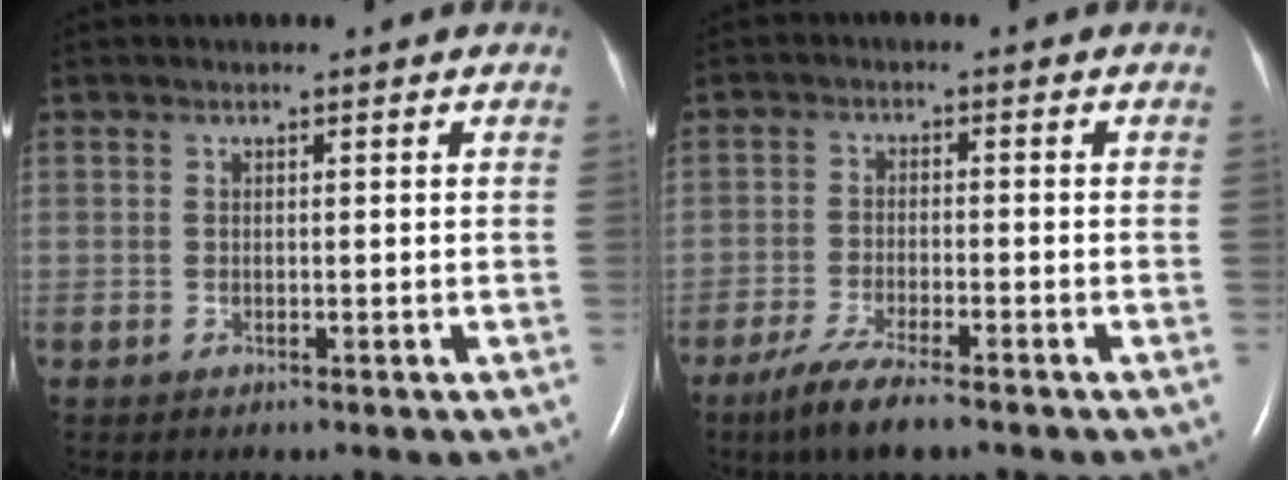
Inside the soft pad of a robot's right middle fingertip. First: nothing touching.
{"total": 6.5, "force": [-4.7, 0.6, 4.5], "torque": [-0.092, -0.017, -0.083]}